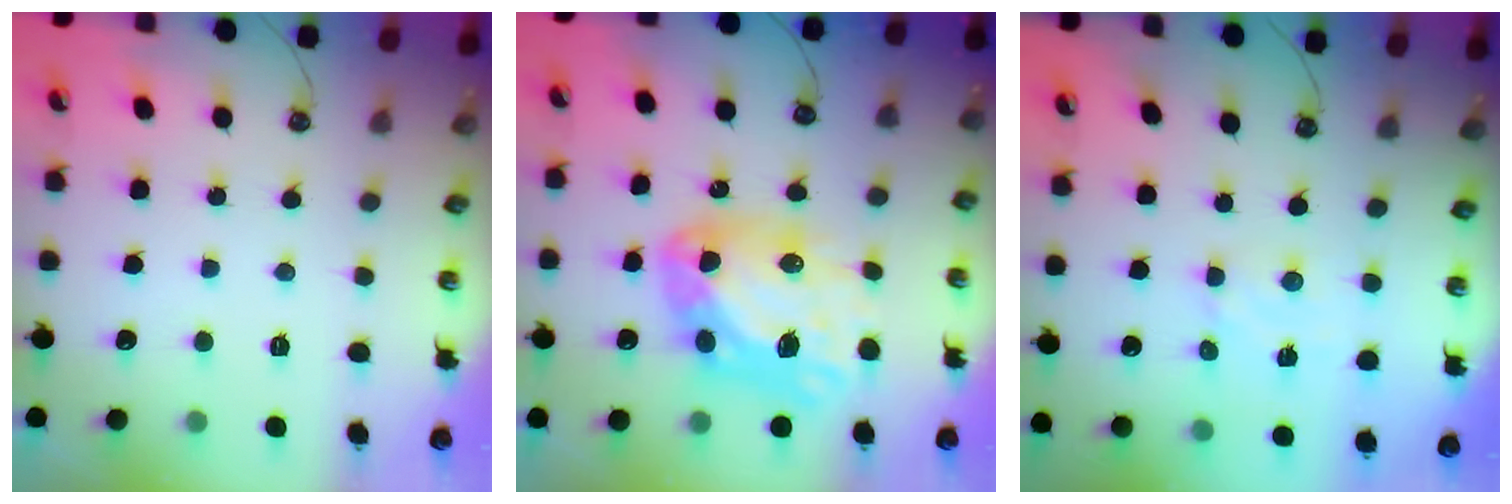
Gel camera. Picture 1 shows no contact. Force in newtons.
{"total": 18.0, "press": 17.9, "slide": 1.8}
{"total": 3.8, "press": 3.8, "slide": 0.4}